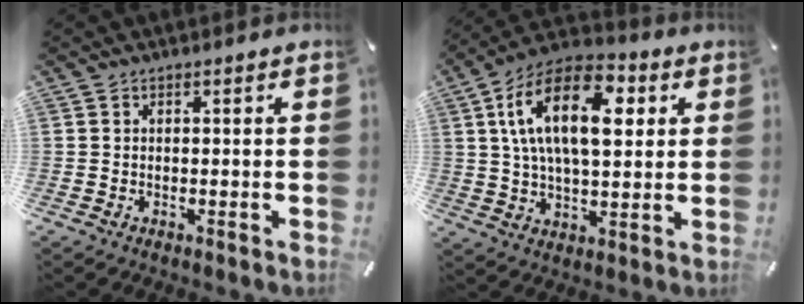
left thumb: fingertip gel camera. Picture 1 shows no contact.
{"total": 18.5, "force": [5.5, 10.2, 14.5], "torque": [-0.272, 0.002, 0.087]}